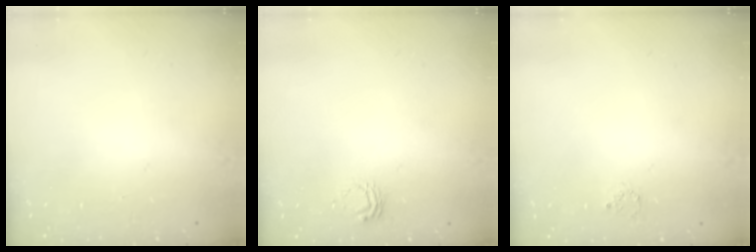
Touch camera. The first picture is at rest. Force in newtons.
{"total": 5.6, "press": 5.6, "slide": 0.5}
{"total": 2.3, "press": 2.3, "slide": 0.2}